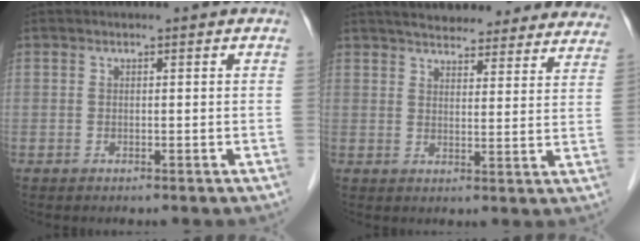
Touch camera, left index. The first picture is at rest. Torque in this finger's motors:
{"motor_torque": [0.10, -0.11, 0.03, 0.08]}